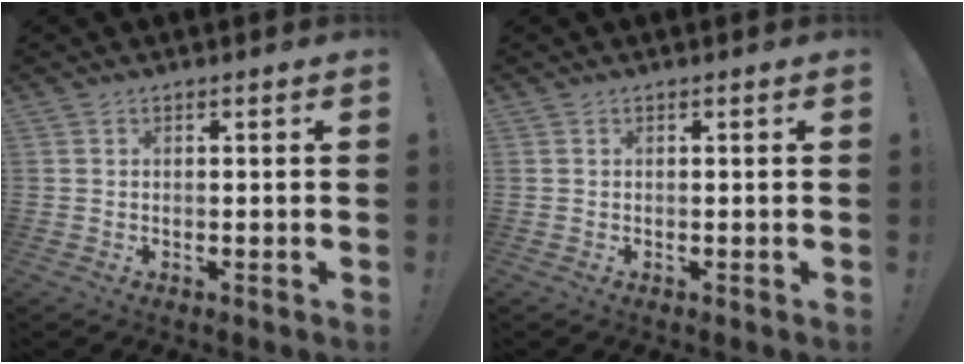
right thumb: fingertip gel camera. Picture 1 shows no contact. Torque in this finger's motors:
{"motor_torque": [0.00, 0.00, 0.00, 0.00, 0.00]}